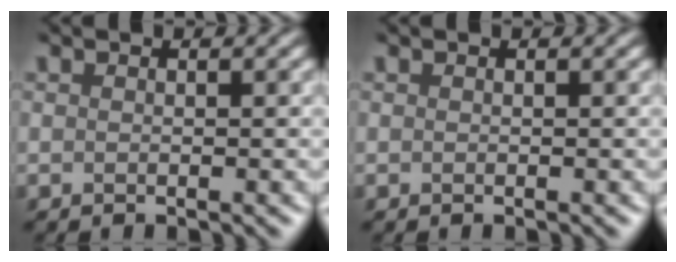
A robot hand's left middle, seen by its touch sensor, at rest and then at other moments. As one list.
[{"total": 0.0}]